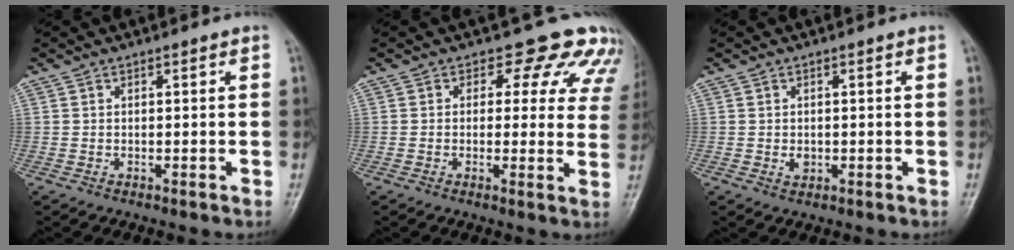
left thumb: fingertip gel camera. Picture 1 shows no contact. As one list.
[{"total": 10.6, "force": [8.2, 5.8, 3.4], "torque": [0.019, -0.032, 0.064]}, {"total": 1.8, "force": [-0.1, 1.5, 1.1], "torque": [-0.010, 0.000, 0.001]}]